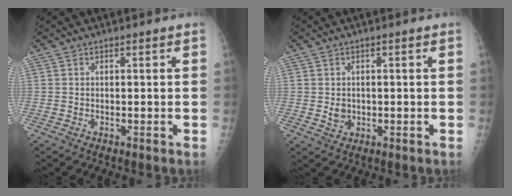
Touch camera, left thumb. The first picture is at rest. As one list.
[{"total": 2.6, "force": [-0.1, 2.2, 1.4], "torque": [-0.011, 0.001, 0.004]}]